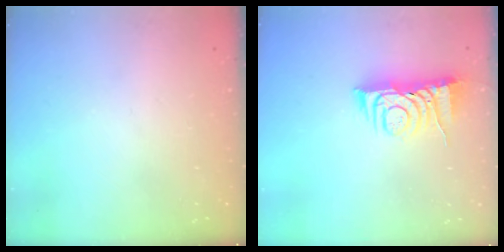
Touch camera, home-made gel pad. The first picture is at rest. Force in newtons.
{"total": 7.7, "press": 7.7, "slide": 0.7}